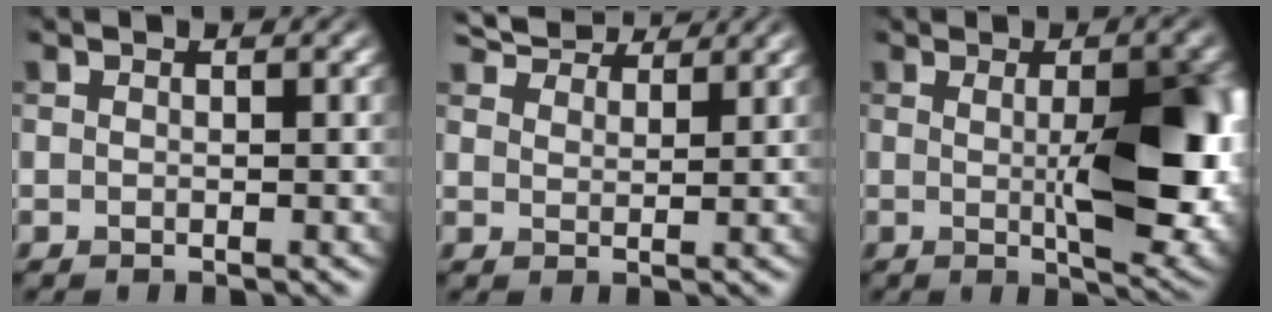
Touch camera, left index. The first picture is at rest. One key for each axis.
{"total": 5.9, "fx": 5.3, "fy": 1.7, "fz": 2.0, "tx": -0.044, "ty": 0.004, "tz": 0.092}
{"total": 10.0, "fx": 0.1, "fy": 3.1, "fz": 9.5, "tx": -0.124, "ty": -0.013, "tz": 0.013}